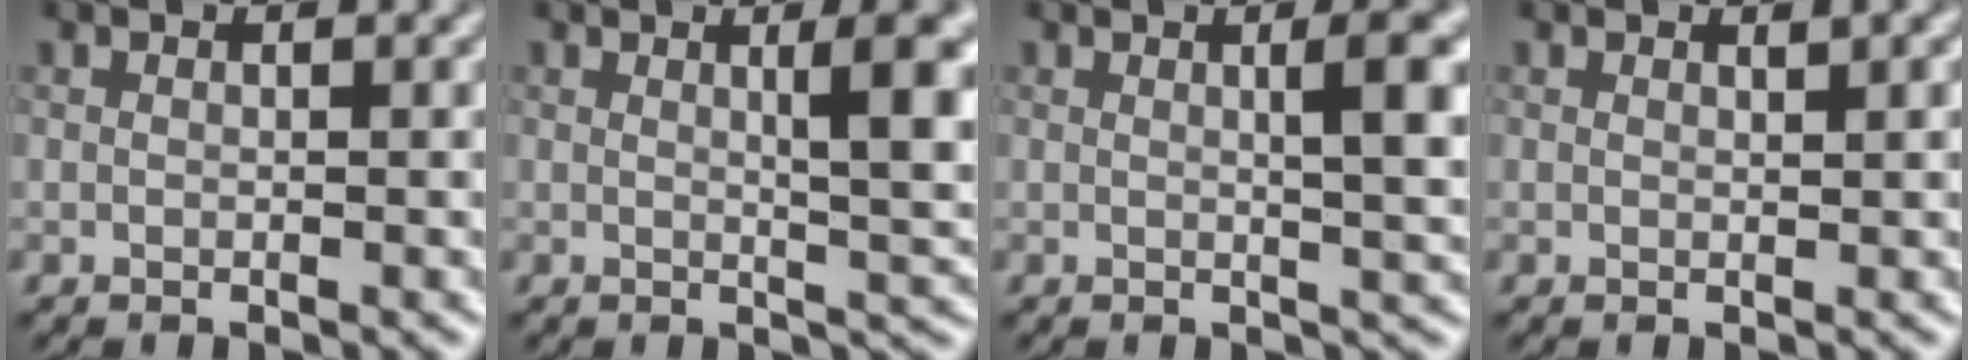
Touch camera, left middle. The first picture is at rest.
{"total": 5.0, "force": [1.3, 1.1, 4.7], "torque": [-0.056, 0.002, 0.018]}
{"total": 4.6, "force": [1.0, 1.0, 4.3], "torque": [-0.053, 0.008, 0.012]}
{"total": 0.9, "force": [0.6, 0.1, 0.6], "torque": [-0.007, 0.001, 0.010]}